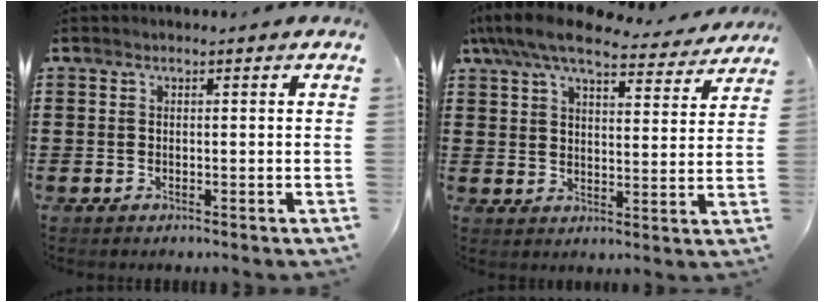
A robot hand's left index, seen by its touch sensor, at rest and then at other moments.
{"total": 8.6, "force": [7.4, 1.5, 4.1], "torque": [-0.099, -0.035, 0.130]}